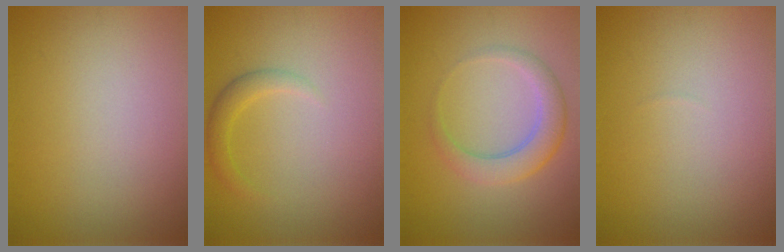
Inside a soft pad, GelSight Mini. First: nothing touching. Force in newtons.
{"total": 1.6, "press": 1.6, "slide": 0.1}
{"total": 3.3, "press": 3.3, "slide": 0.2}
{"total": 0.0}